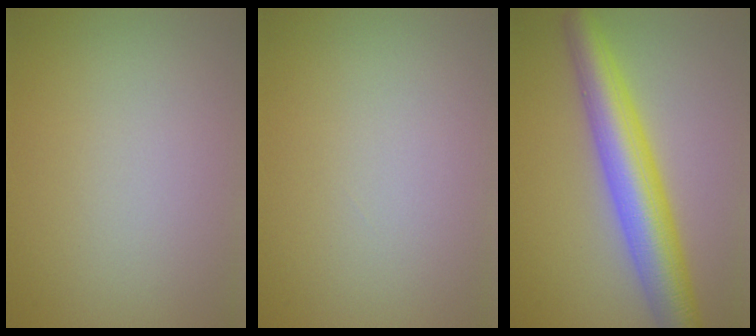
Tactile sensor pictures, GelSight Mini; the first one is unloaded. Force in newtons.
{"total": 0.0}
{"total": 7.5, "press": 7.5, "slide": 0.1}